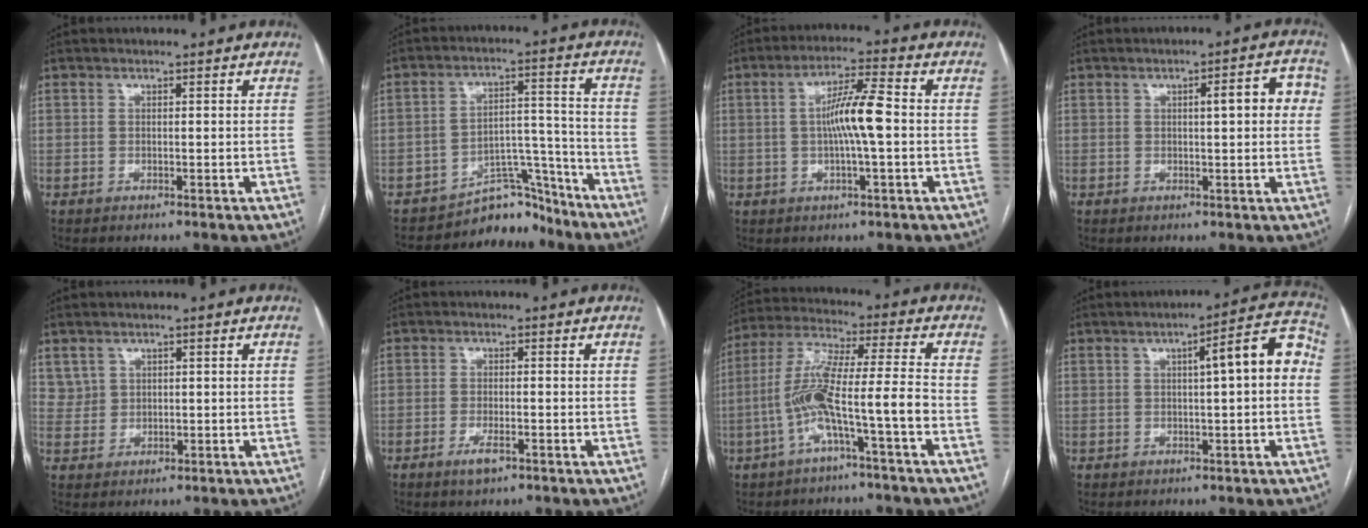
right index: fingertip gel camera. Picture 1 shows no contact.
{"total": 8.1, "force": [-7.6, 2.8, 0.3], "torque": [0.011, 0.068, -0.122]}
{"total": 7.8, "force": [-0.1, 0.4, 7.8], "torque": [-0.145, 0.010, -0.007]}
{"total": 5.6, "force": [1.0, 1.2, 5.4], "torque": [-0.068, 0.019, 0.010]}
{"total": 2.6, "force": [1.5, 2.2, 0.0], "torque": [0.010, 0.005, 0.029]}
{"total": 2.8, "force": [-1.6, 0.7, 2.2], "torque": [-0.042, -0.002, -0.027]}
{"total": 11.2, "force": [-4.0, -0.4, 10.4], "torque": [-0.211, 0.022, -0.076]}
{"total": 8.5, "force": [1.0, 1.2, 8.3], "torque": [-0.107, 0.030, 0.008]}